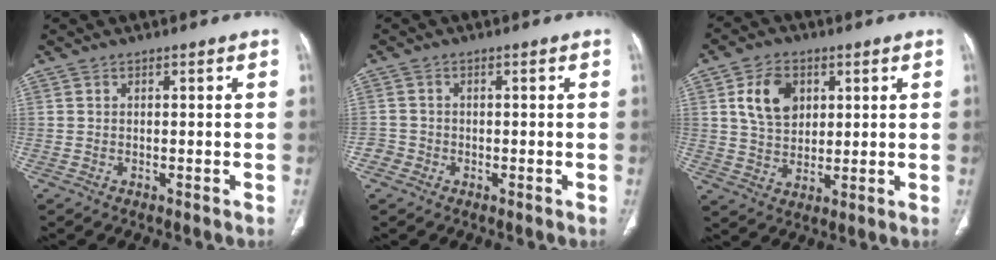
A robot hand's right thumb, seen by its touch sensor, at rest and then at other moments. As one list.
[{"total": 2.1, "force": [-1.0, 1.8, 0.1], "torque": [0.003, 0.012, -0.026]}, {"total": 9.5, "force": [3.1, 6.8, 5.8], "torque": [-0.082, -0.011, 0.061]}]